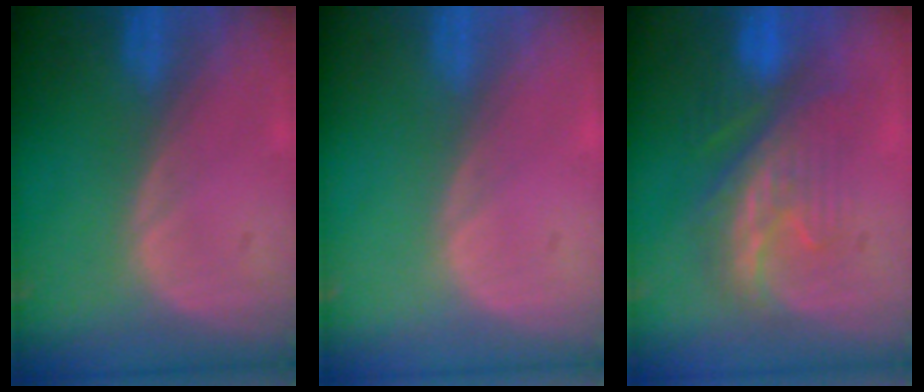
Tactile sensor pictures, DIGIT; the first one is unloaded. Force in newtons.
{"total": 0.0}
{"total": 8.5, "press": 8.3, "slide": 1.9}